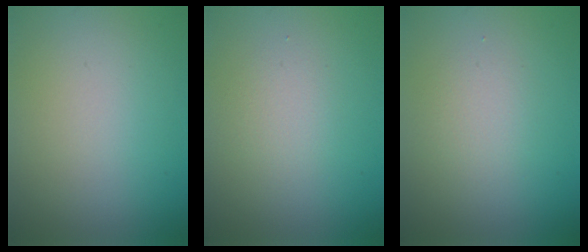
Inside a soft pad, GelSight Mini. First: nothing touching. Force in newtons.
{"total": 1.6, "press": 1.6, "slide": 0.1}
{"total": 1.7, "press": 1.7, "slide": 0.2}